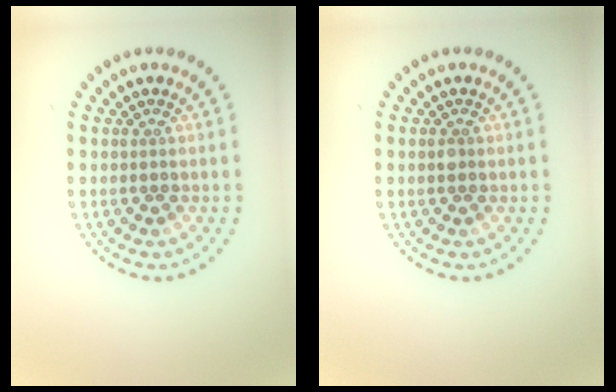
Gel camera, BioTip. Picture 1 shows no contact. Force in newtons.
{"total": 0.8, "press": 0.8, "slide": 0.1}